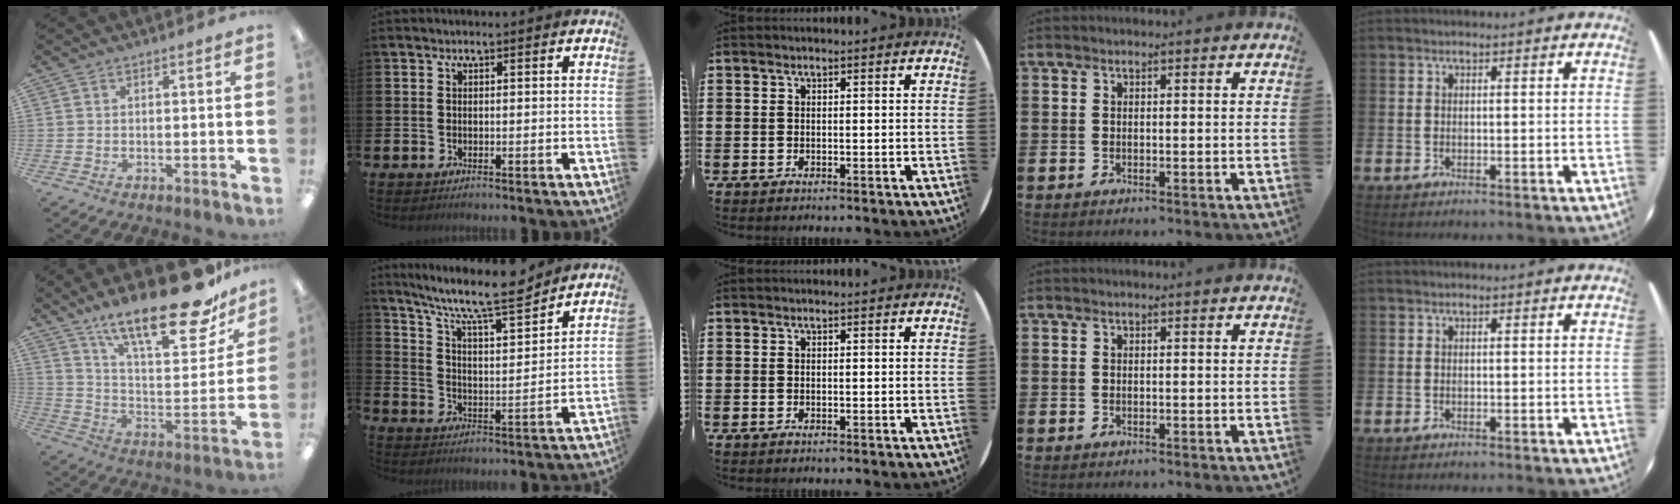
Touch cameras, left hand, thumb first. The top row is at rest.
{"thumb": {"total": 24.5, "force": [17.7, 7.5, 15.2], "torque": [-0.226, -0.120, 0.291]}, "index": {"total": 10.7, "force": [9.5, 1.5, 4.8], "torque": [-0.114, -0.064, 0.161]}}